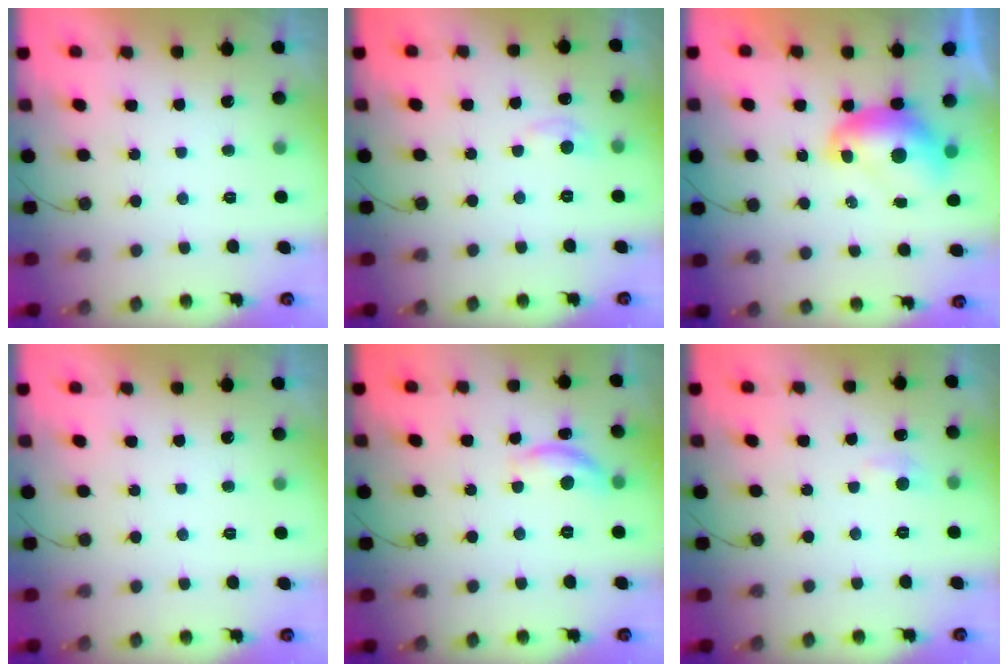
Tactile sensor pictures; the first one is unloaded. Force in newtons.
{"total": 4.5, "press": 4.4, "slide": 0.6}
{"total": 9.1, "press": 9.1, "slide": 0.8}
{"total": 0.0}
{"total": 9.0, "press": 9.0, "slide": 0.6}
{"total": 5.7, "press": 5.6, "slide": 0.9}